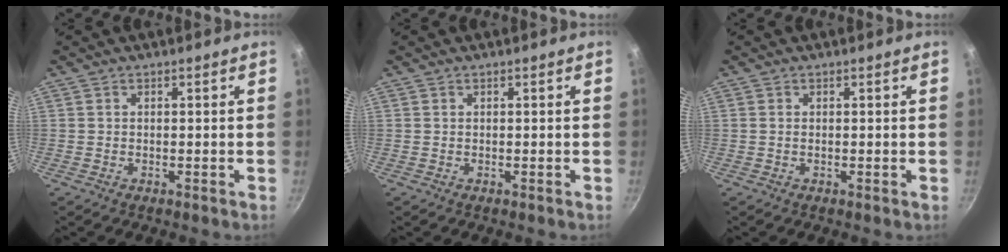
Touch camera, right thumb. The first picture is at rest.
{"total": 0.0}
{"total": 0.0}